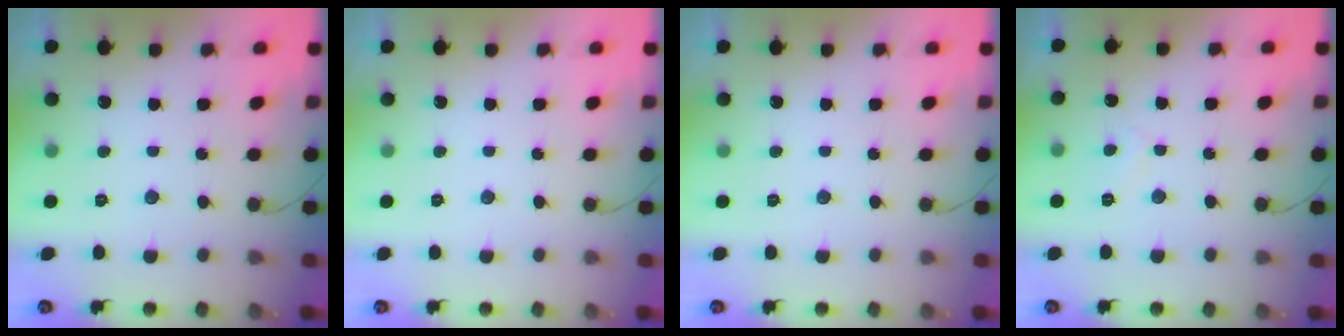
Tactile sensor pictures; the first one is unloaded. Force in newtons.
{"total": 0.0}
{"total": 0.0}
{"total": 4.1, "press": 4.1, "slide": 0.5}